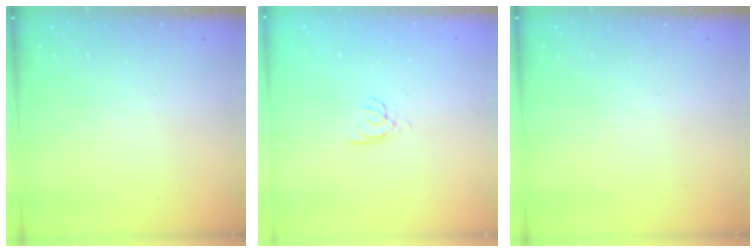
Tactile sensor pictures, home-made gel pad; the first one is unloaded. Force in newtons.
{"total": 2.5, "press": 2.4, "slide": 0.3}
{"total": 0.0}